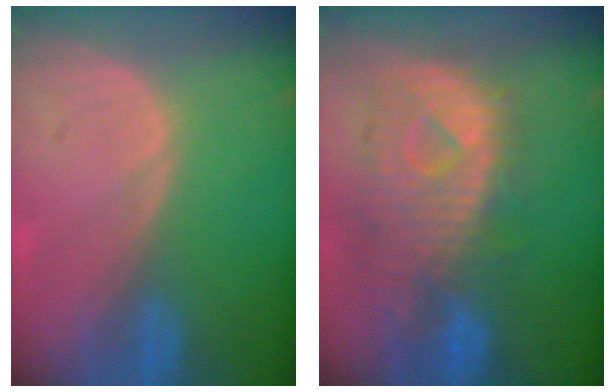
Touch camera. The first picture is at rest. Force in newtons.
{"total": 10.8, "press": 9.6, "slide": 5.0}